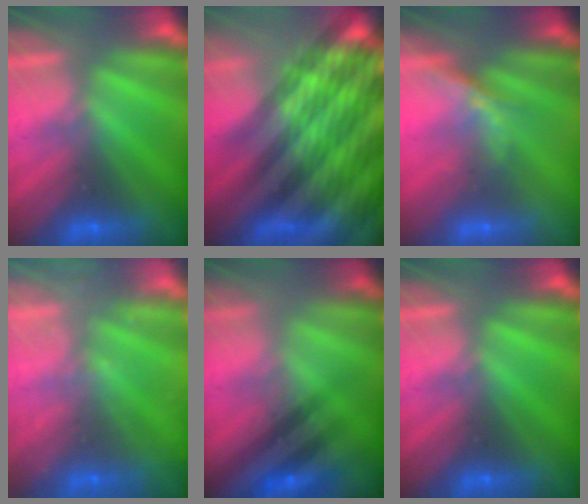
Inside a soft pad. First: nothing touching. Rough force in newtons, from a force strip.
{"total": 7.0}
{"total": 2.0}
{"total": 2.4}
{"total": 2.8}
{"total": 0.0}